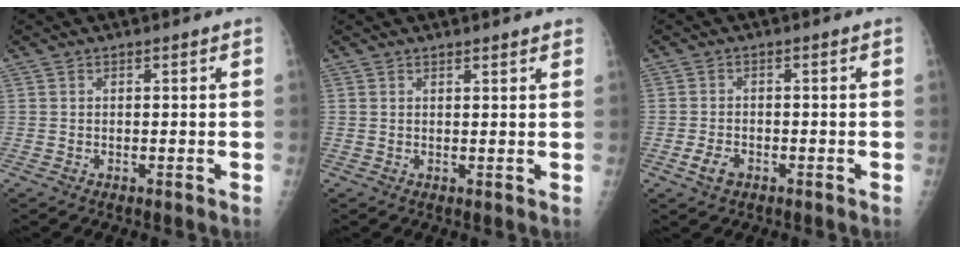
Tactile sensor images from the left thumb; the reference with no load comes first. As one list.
[{"total": 2.4, "force": [2.1, 0.2, 1.0], "torque": [-0.005, -0.006, 0.024]}, {"total": 3.0, "force": [-1.4, 1.8, 1.9], "torque": [-0.036, 0.003, -0.024]}]